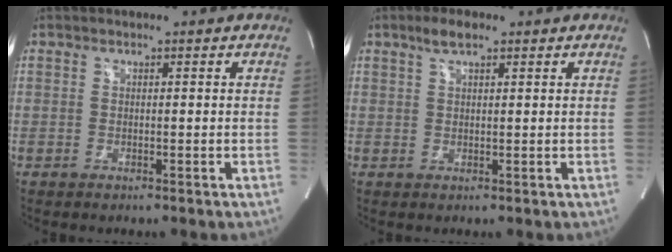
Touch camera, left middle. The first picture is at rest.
{"total": 2.9, "force": [1.9, 0.8, 2.0], "torque": [-0.046, 0.010, 0.038]}